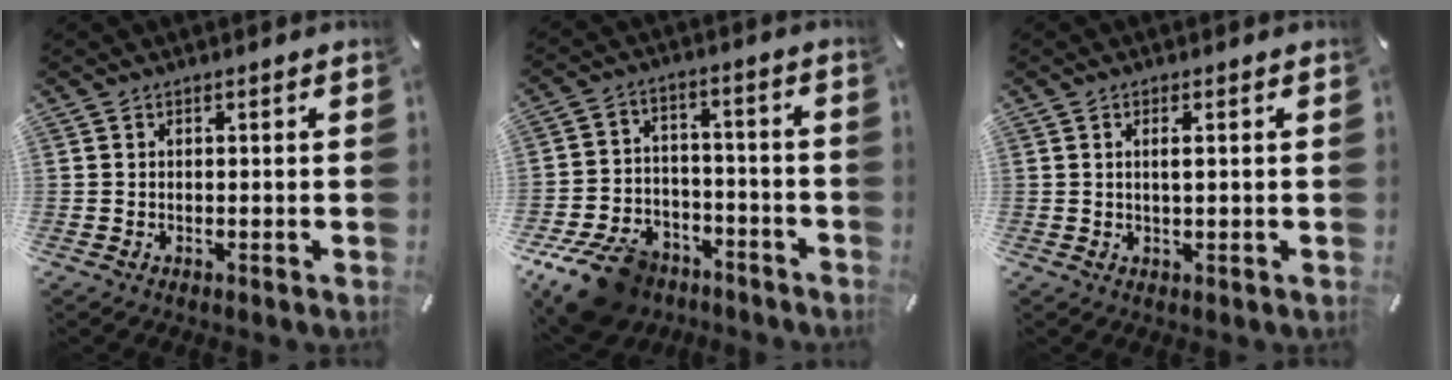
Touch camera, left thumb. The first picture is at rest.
{"total": 13.4, "force": [-9.0, 8.0, 5.8], "torque": [-0.110, 0.064, -0.156]}
{"total": 2.0, "force": [0.4, 0.4, 1.9], "torque": [-0.039, 0.000, 0.005]}